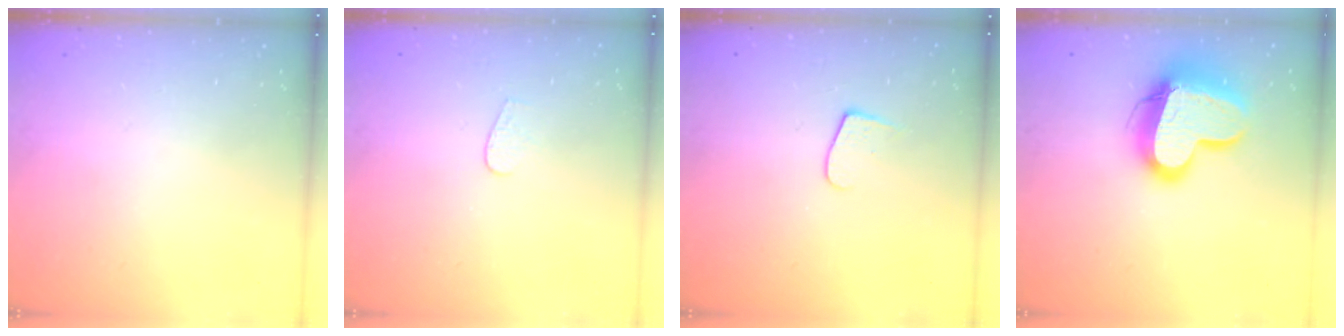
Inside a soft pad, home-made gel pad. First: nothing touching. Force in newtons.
{"total": 3.5, "press": 3.5, "slide": 0.3}
{"total": 5.8, "press": 5.8, "slide": 0.7}
{"total": 16.8, "press": 16.7, "slide": 1.8}